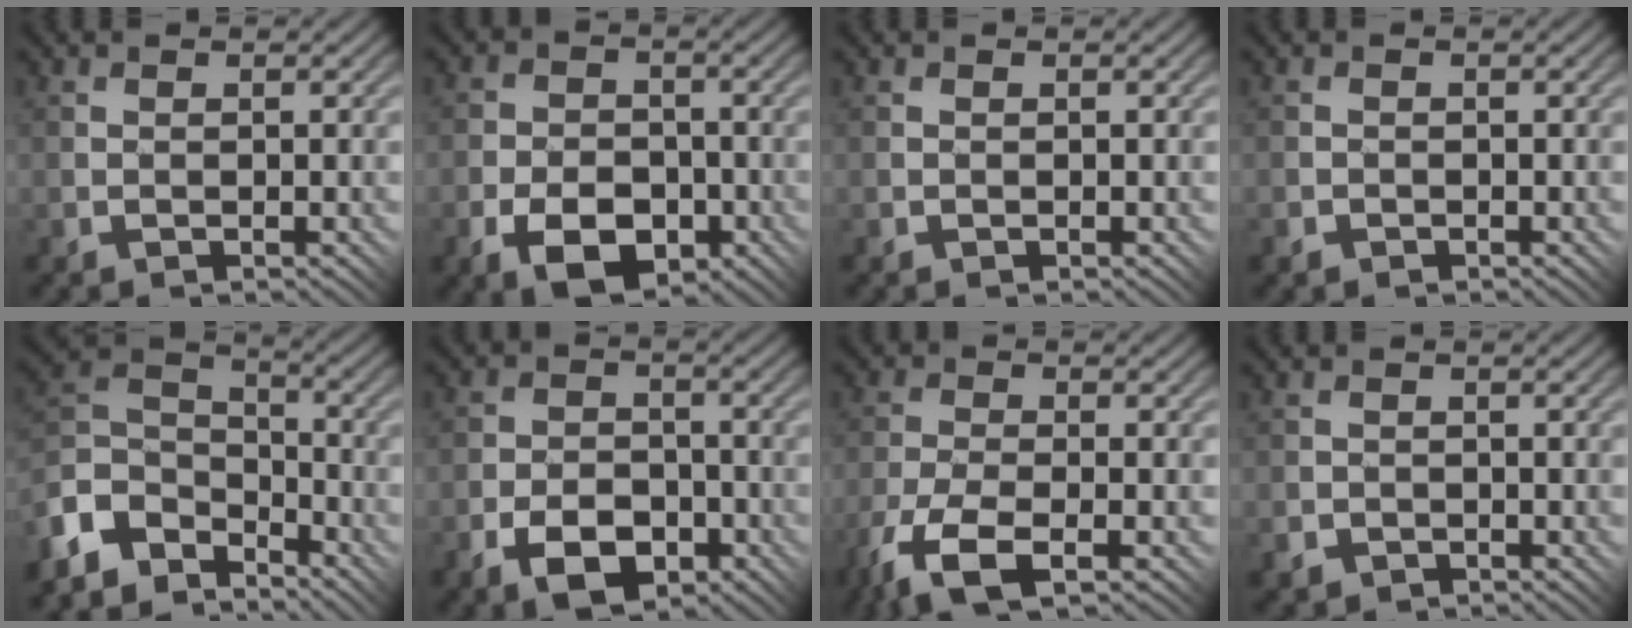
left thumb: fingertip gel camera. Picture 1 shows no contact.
{"total": 7.4, "force": [-3.5, 4.5, 4.7], "torque": [-0.088, -0.007, -0.060]}
{"total": 0.0}
{"total": 1.2, "force": [-0.8, 0.9, 0.1], "torque": [-0.004, -0.001, -0.017]}
{"total": 8.9, "force": [-6.6, 5.0, 3.2], "torque": [-0.089, 0.015, -0.145]}
{"total": 6.7, "force": [-3.4, 3.9, 4.1], "torque": [-0.078, -0.003, -0.061]}
{"total": 7.7, "force": [-4.6, 2.7, 5.6], "torque": [-0.123, -0.009, -0.089]}
{"total": 2.1, "force": [-1.1, 1.8, 0.2], "torque": [-0.002, 0.003, -0.021]}